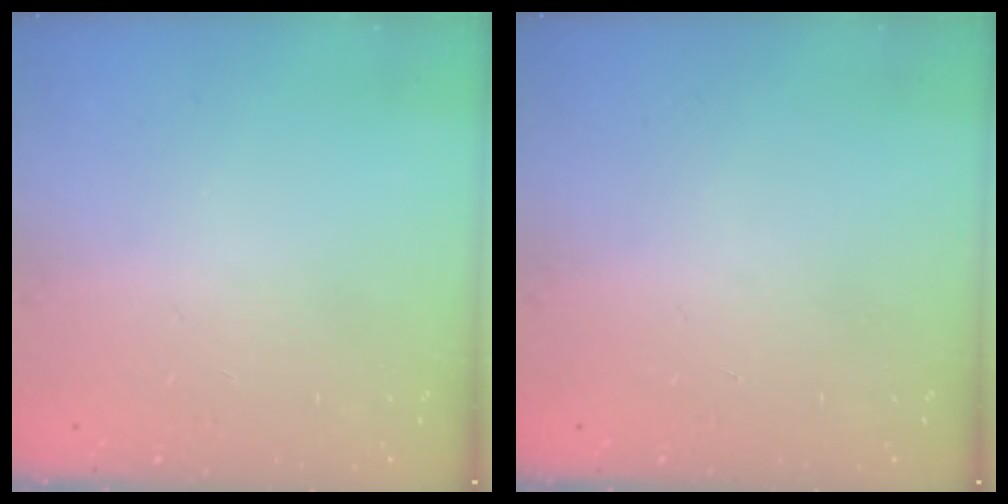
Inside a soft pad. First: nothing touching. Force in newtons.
{"total": 0.0}